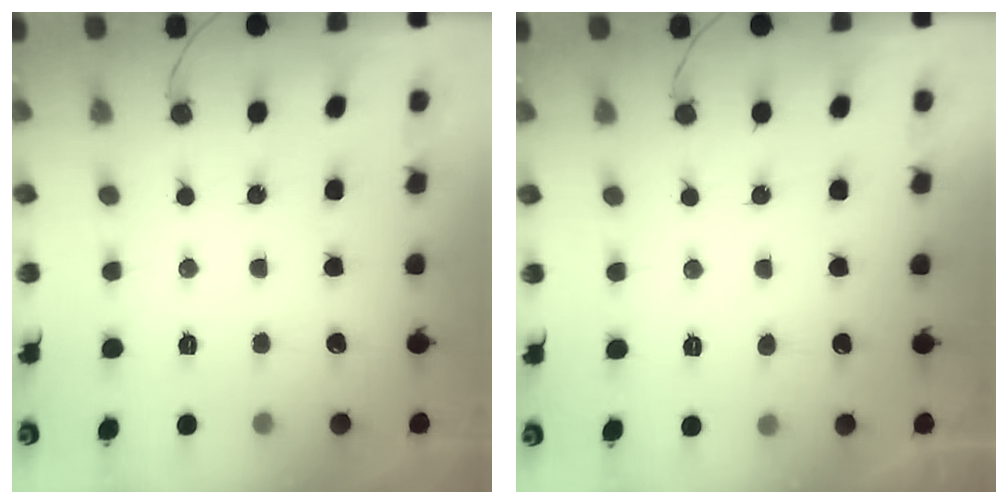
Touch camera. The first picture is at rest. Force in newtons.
{"total": 2.3, "press": 2.3, "slide": 0.2}